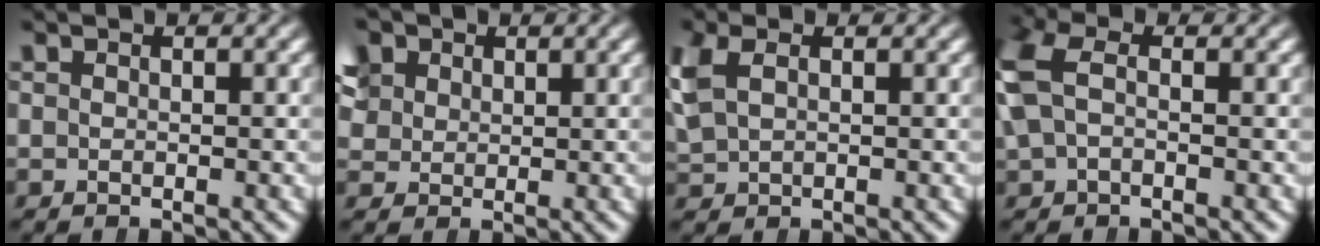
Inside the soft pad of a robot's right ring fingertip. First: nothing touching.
{"total": 6.7, "force": [3.2, 5.1, 2.9], "torque": [-0.060, 0.010, 0.050]}
{"total": 3.0, "force": [0.8, 2.2, 1.8], "torque": [-0.056, -0.002, 0.024]}
{"total": 4.1, "force": [0.0, 3.1, 2.7], "torque": [-0.086, -0.002, 0.003]}